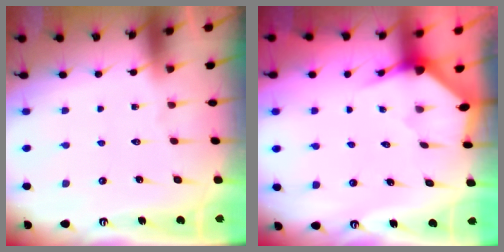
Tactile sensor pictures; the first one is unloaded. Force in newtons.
{"total": 2.8, "press": 2.8, "slide": 0.3}